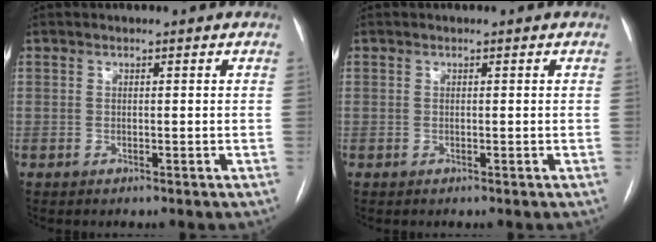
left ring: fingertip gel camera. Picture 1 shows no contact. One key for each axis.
{"total": 0.0}